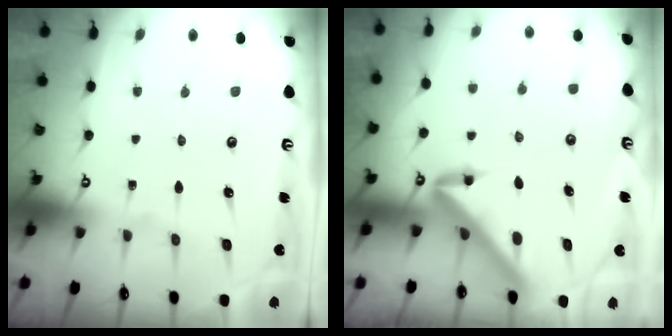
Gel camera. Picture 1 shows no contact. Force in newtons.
{"total": 4.2, "press": 4.2, "slide": 0.2}